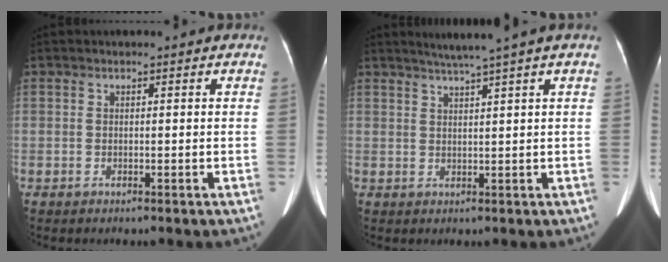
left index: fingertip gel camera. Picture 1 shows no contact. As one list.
[{"total": 4.3, "force": [3.2, -1.4, 2.5], "torque": [-0.036, 0.006, 0.054]}]